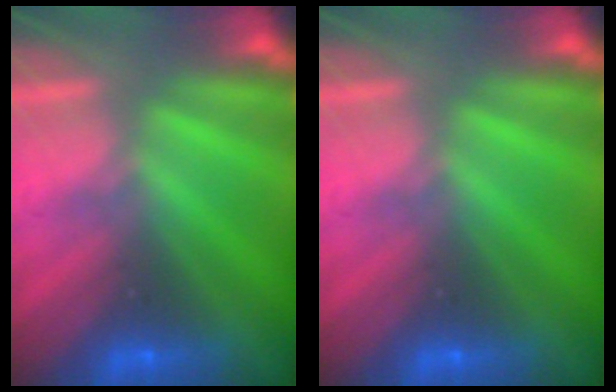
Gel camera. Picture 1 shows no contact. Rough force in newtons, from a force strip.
{"total": 0.0}